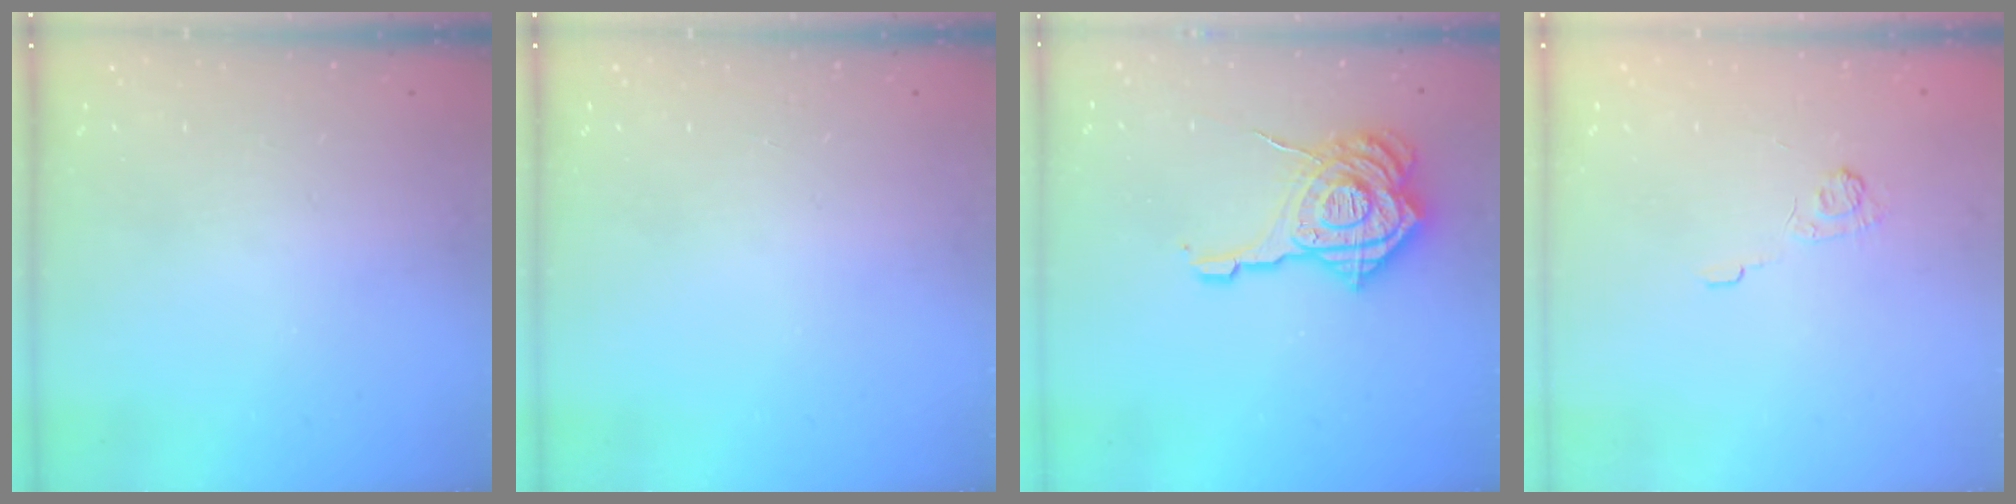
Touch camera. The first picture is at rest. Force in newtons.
{"total": 0.0}
{"total": 18.9, "press": 18.8, "slide": 1.9}
{"total": 2.5, "press": 2.1, "slide": 1.4}